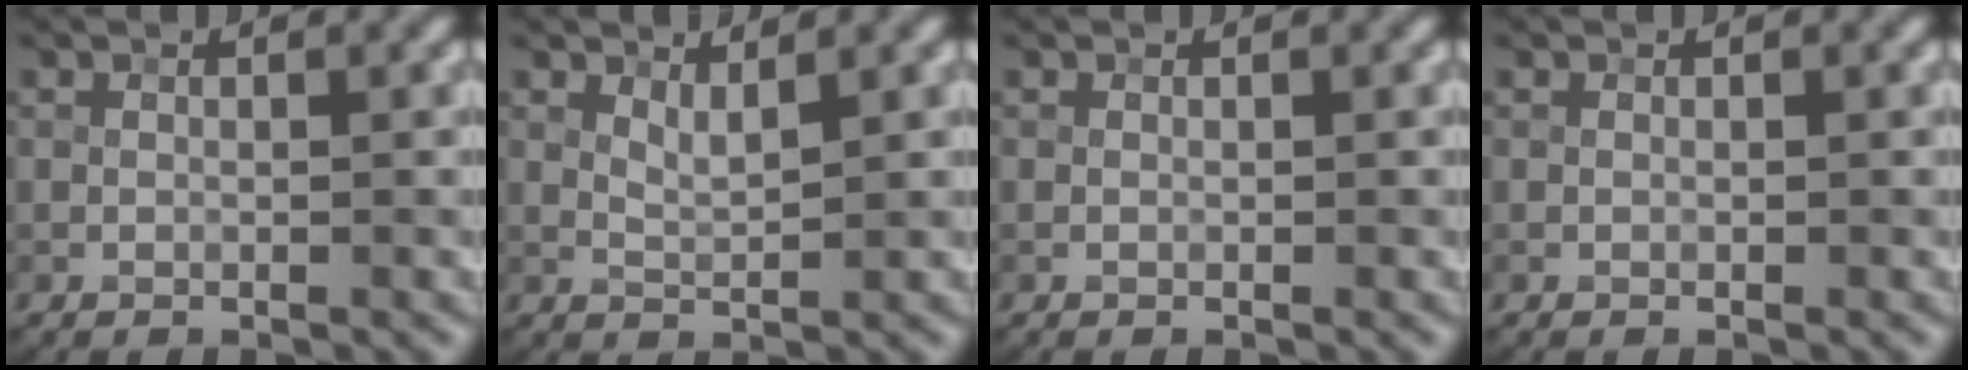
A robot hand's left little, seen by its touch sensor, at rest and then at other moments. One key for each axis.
{"total": 1.6, "fx": 1.1, "fy": 0.4, "fz": 1.1, "tx": -0.026, "ty": -0.001, "tz": 0.020}
{"total": 0.0}
{"total": 0.0}